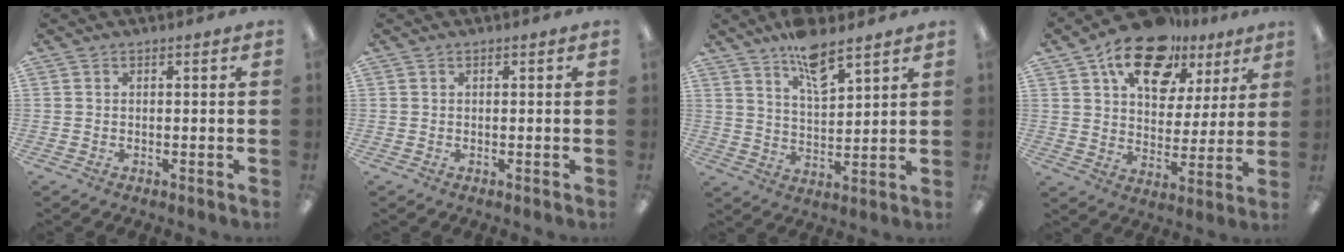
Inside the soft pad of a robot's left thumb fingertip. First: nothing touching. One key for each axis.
{"total": 0.0}
{"total": 9.5, "fx": 7.2, "fy": 3.0, "fz": 5.4, "tx": -0.092, "ty": -0.039, "tz": 0.126}
{"total": 17.5, "fx": 11.4, "fy": 9.9, "fz": 8.8, "tx": -0.140, "ty": -0.057, "tz": 0.201}